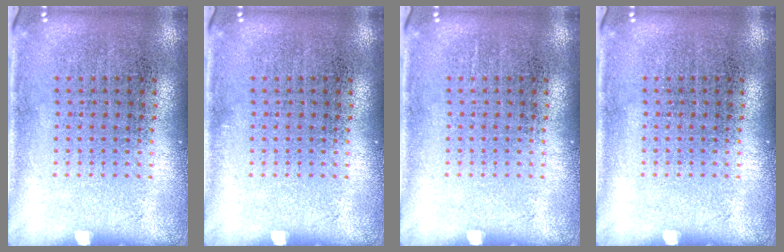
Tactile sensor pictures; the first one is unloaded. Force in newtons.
{"total": 0.0}
{"total": 0.0}
{"total": 0.0}